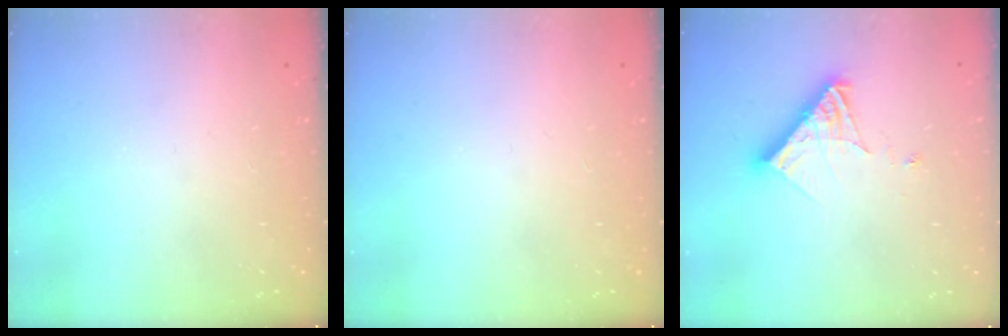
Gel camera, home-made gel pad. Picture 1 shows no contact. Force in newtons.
{"total": 0.0}
{"total": 11.7, "press": 11.6, "slide": 1.5}